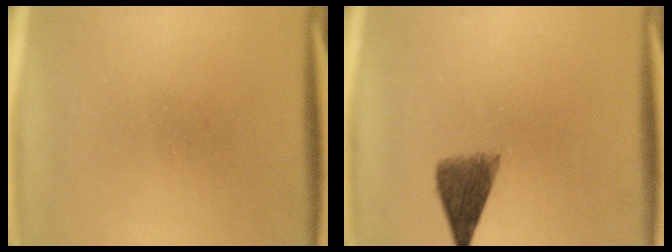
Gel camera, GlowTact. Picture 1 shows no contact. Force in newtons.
{"total": 5.2}